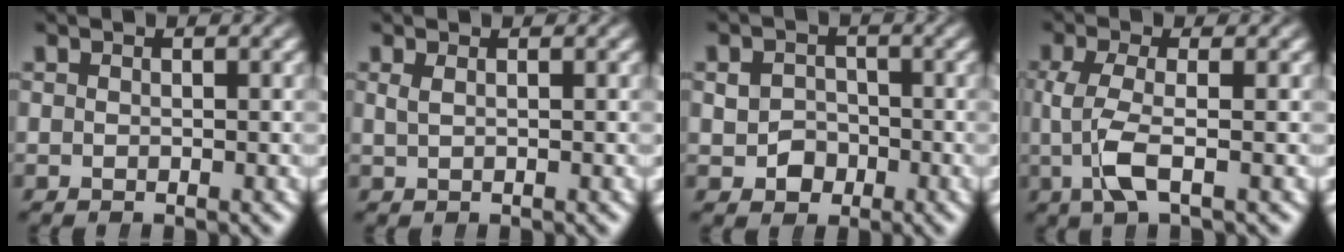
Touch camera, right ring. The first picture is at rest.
{"total": 0.7, "force": [0.2, -0.5, 0.5], "torque": [-0.016, -0.008, 0.012]}
{"total": 1.8, "force": [-0.6, 1.6, 0.4], "torque": [-0.004, -0.012, -0.005]}
{"total": 3.9, "force": [-0.3, 1.2, 3.6], "torque": [-0.094, -0.017, 0.002]}